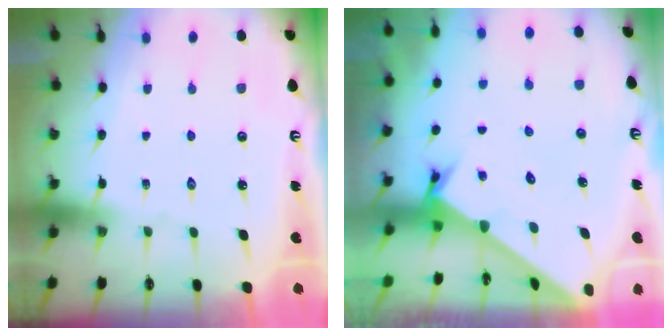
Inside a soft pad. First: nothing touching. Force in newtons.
{"total": 3.5, "press": 3.5, "slide": 0.2}